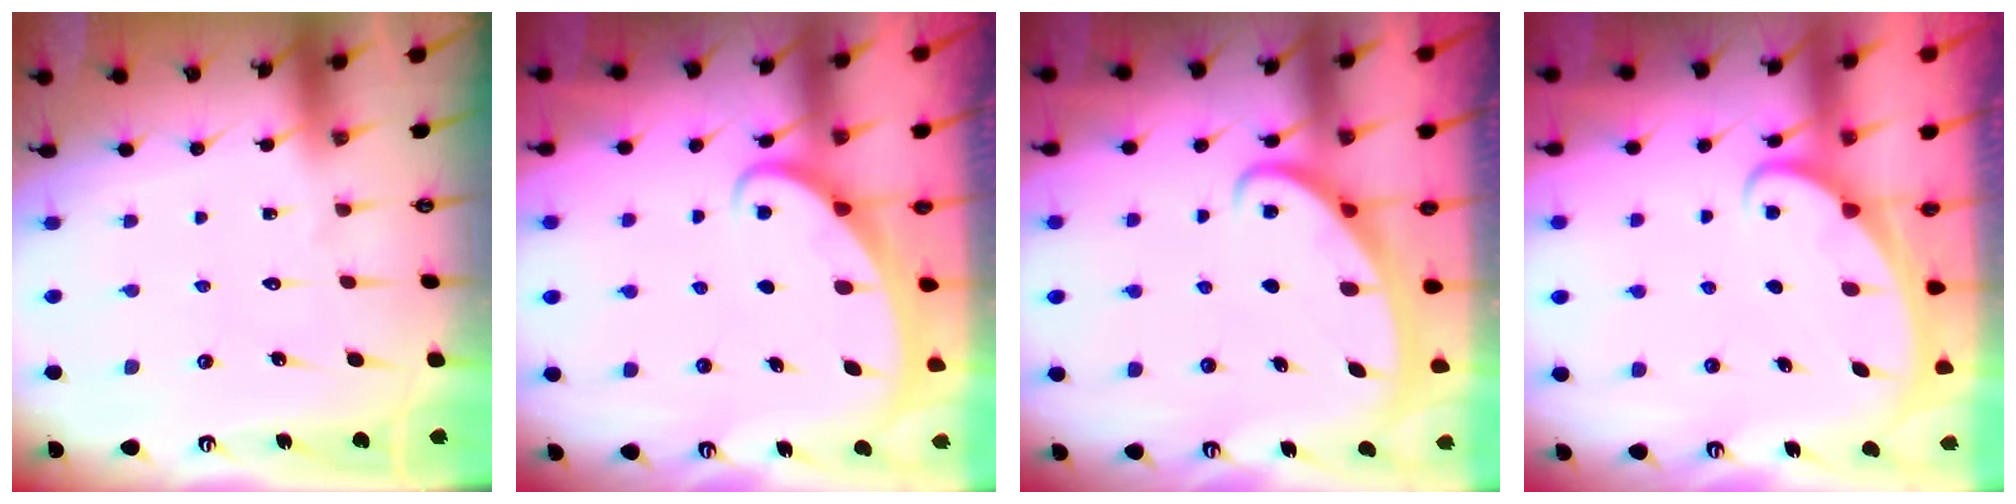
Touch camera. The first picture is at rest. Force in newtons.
{"total": 2.0, "press": 2.0, "slide": 0.0}
{"total": 2.5, "press": 2.5, "slide": 0.3}
{"total": 2.4, "press": 2.4, "slide": 0.3}